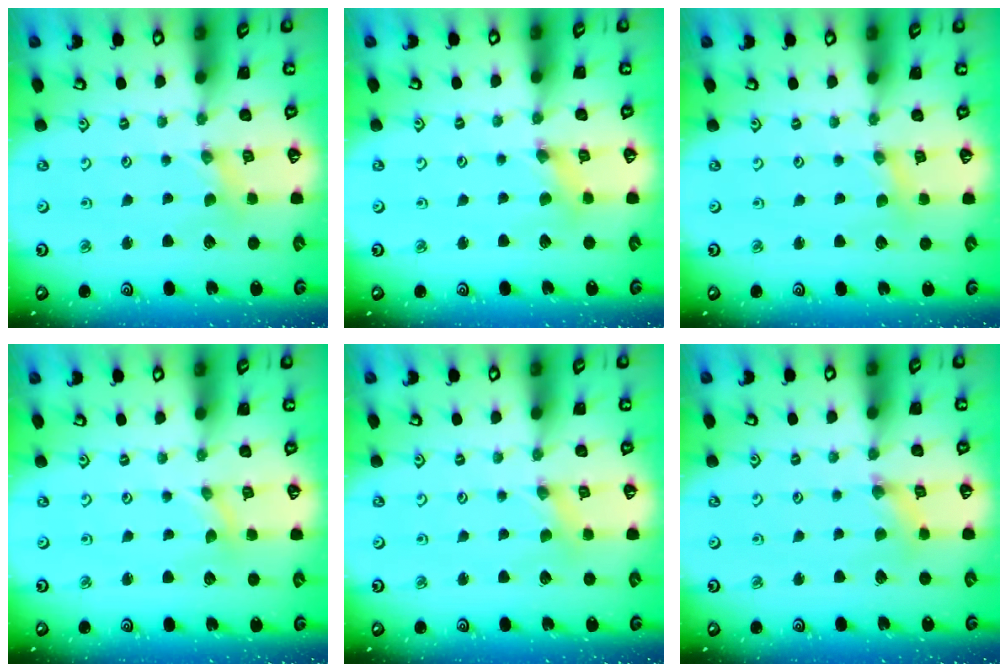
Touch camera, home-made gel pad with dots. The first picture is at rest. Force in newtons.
{"total": 1.9, "press": 1.9, "slide": 0.2}
{"total": 0.6, "press": 0.6, "slide": 0.1}
{"total": 0.0}
{"total": 0.0}
{"total": 2.0, "press": 2.0, "slide": 0.4}